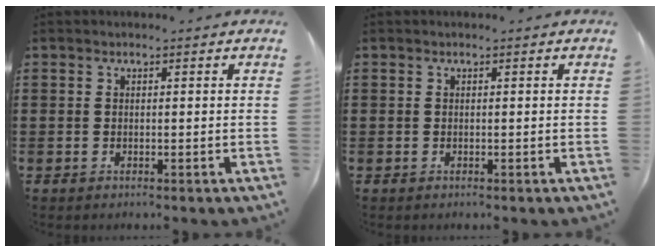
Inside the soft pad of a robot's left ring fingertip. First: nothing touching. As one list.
[{"total": 0.0}]